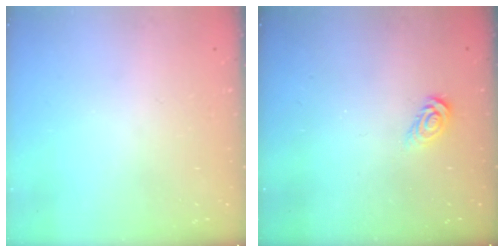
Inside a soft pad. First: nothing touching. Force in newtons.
{"total": 3.4, "press": 3.4, "slide": 0.3}